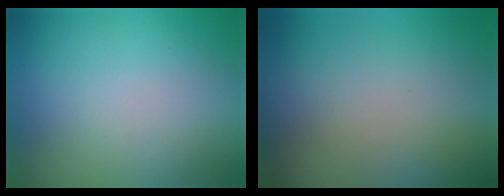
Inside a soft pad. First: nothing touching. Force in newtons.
{"total": 0.0}